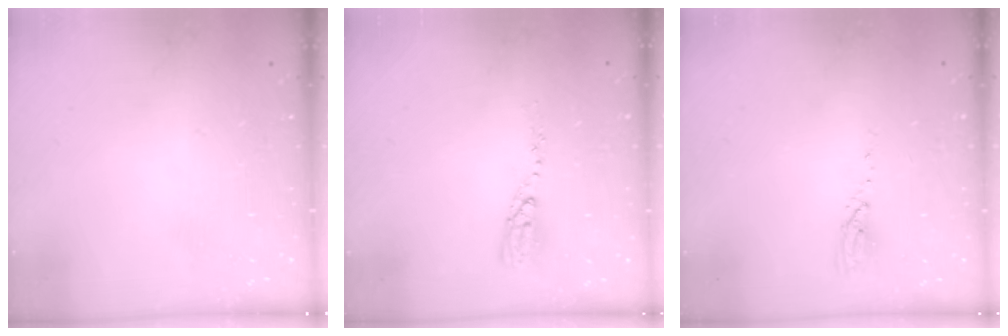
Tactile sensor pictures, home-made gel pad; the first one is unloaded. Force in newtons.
{"total": 5.1, "press": 5.1, "slide": 0.3}
{"total": 3.0, "press": 2.9, "slide": 0.3}